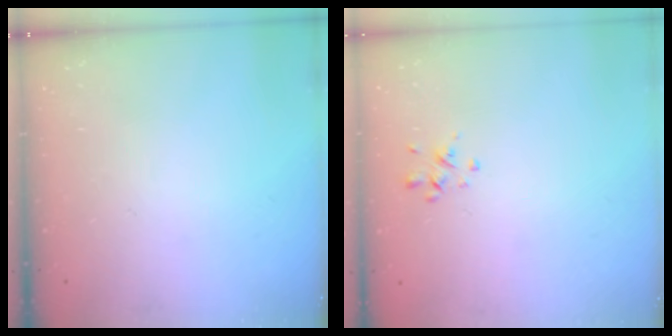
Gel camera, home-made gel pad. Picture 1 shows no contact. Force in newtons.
{"total": 0.6, "press": 0.2, "slide": 0.5}